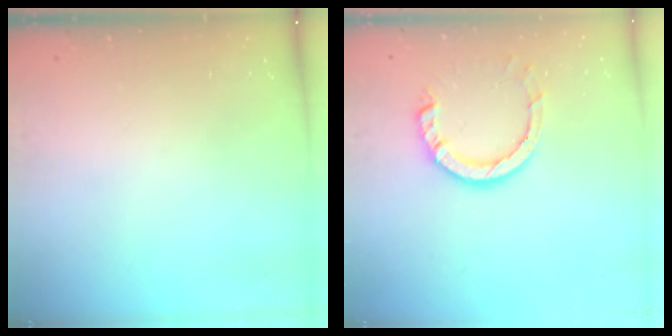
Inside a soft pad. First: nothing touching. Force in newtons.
{"total": 9.7, "press": 9.7, "slide": 1.1}